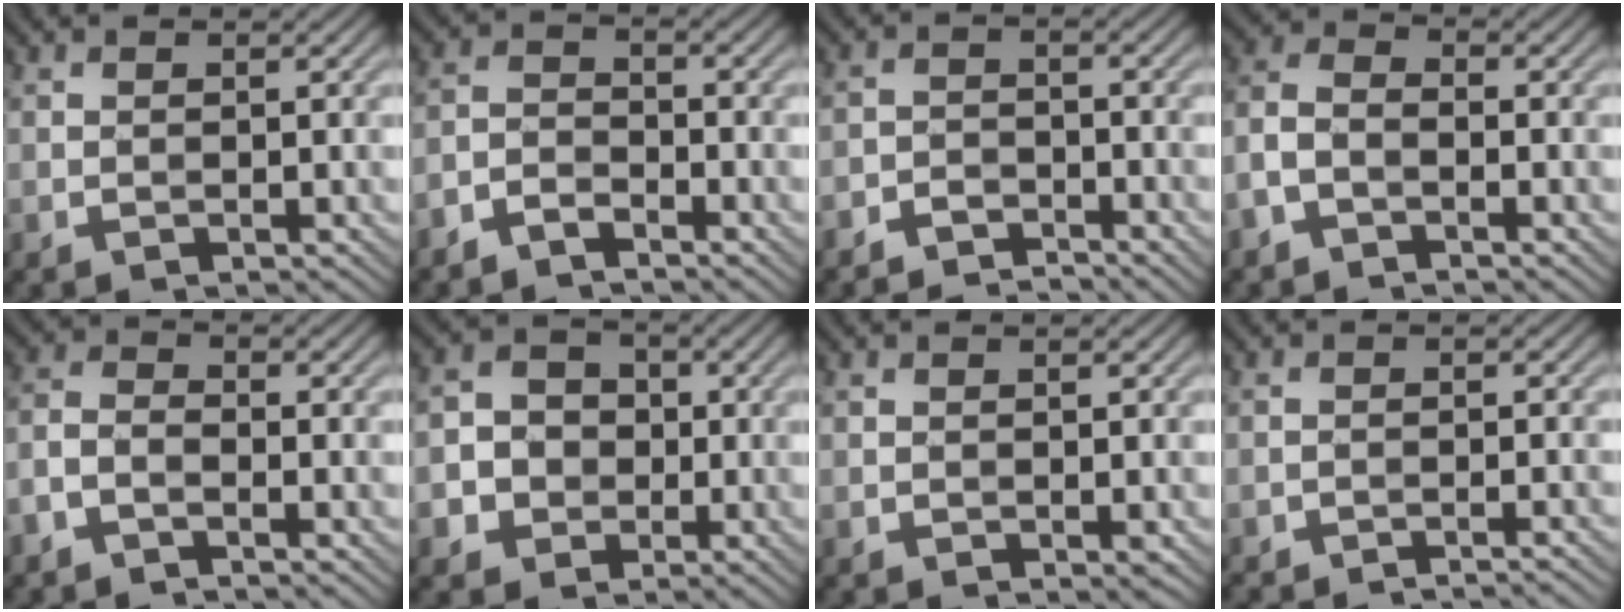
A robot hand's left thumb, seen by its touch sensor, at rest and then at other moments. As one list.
[{"total": 3.3, "force": [-2.9, 1.0, 1.2], "torque": [-0.026, 0.000, -0.068]}, {"total": 3.5, "force": [-3.3, 0.8, 0.8], "torque": [-0.010, 0.004, -0.067]}, {"total": 3.8, "force": [-2.3, 2.0, 2.4], "torque": [-0.057, 0.004, -0.062]}, {"total": 3.1, "force": [-2.3, 1.2, 1.7], "torque": [-0.037, 0.000, -0.060]}, {"total": 5.2, "force": [-1.1, 4.9, 1.6], "torque": [-0.027, 0.005, -0.037]}, {"total": 0.6, "force": [-0.2, 0.2, 0.5], "torque": [-0.007, -0.002, -0.001]}, {"total": 2.5, "force": [-2.3, 0.2, 0.9], "torque": [-0.011, 0.001, -0.043]}]